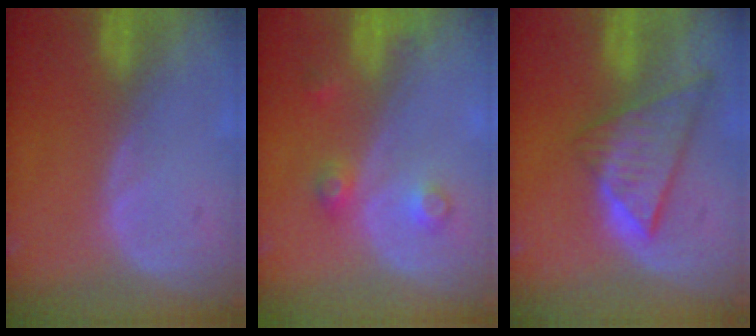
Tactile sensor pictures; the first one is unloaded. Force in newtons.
{"total": 3.5, "press": 3.3, "slide": 1.3}
{"total": 8.7, "press": 7.5, "slide": 4.5}